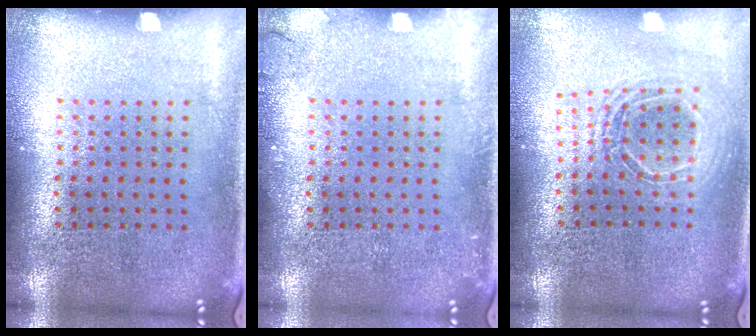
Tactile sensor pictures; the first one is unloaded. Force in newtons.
{"total": 1.0, "press": 1.0, "slide": 0.1}
{"total": 1.7, "press": 1.4, "slide": 0.9}